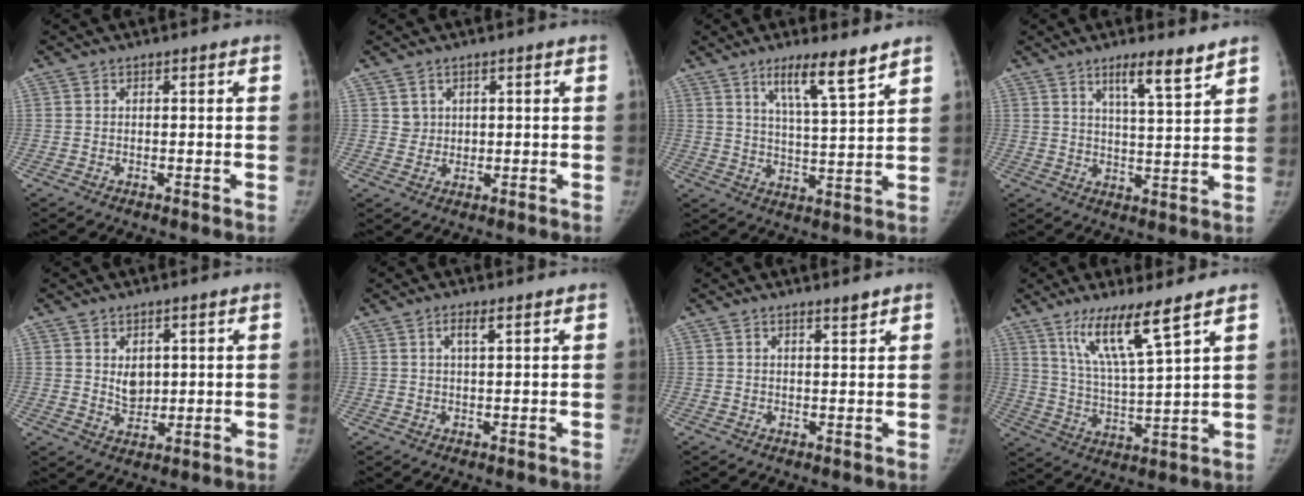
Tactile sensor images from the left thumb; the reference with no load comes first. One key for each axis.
{"total": 2.0, "fx": 0.9, "fy": 1.8, "fz": 0.2, "tx": 0.014, "ty": -0.004, "tz": 0.013}
{"total": 9.5, "fx": 6.4, "fy": 1.0, "fz": 6.9, "tx": -0.111, "ty": -0.043, "tz": 0.111}
{"total": 7.3, "fx": 5.2, "fy": 0.9, "fz": 5.1, "tx": -0.076, "ty": -0.040, "tz": 0.084}
{"total": 4.2, "fx": 1.2, "fy": 3.1, "fz": 2.6, "tx": -0.026, "ty": -0.013, "tz": 0.027}
{"total": 2.4, "fx": 1.2, "fy": 0.5, "fz": 2.0, "tx": -0.038, "ty": -0.002, "tz": 0.023}
{"total": 1.4, "fx": 1.2, "fy": 0.0, "fz": 0.6, "tx": -0.006, "ty": -0.012, "tz": 0.020}
{"total": 11.5, "fx": 7.5, "fy": 0.8, "fz": 8.6, "tx": -0.163, "ty": -0.049, "tz": 0.150}